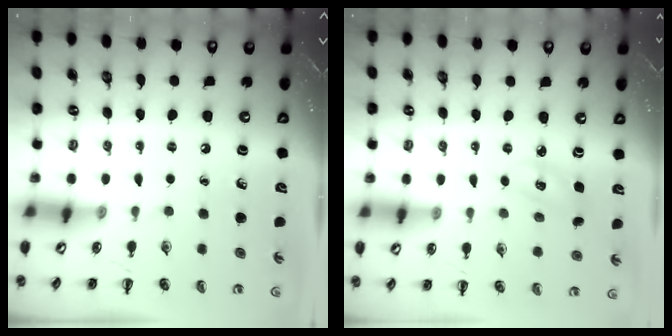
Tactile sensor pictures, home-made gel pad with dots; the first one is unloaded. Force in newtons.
{"total": 4.4, "press": 4.2, "slide": 1.2}